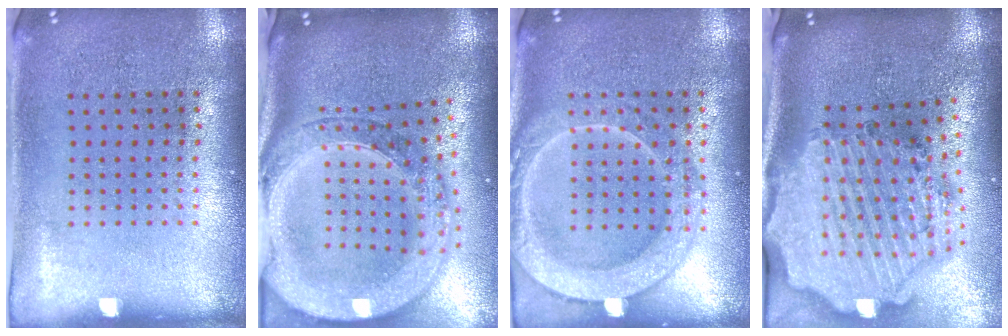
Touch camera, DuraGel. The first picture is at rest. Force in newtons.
{"total": 3.9, "press": 3.0, "slide": 2.5}
{"total": 3.8, "press": 3.8, "slide": 0.5}
{"total": 3.9, "press": 3.2, "slide": 2.2}